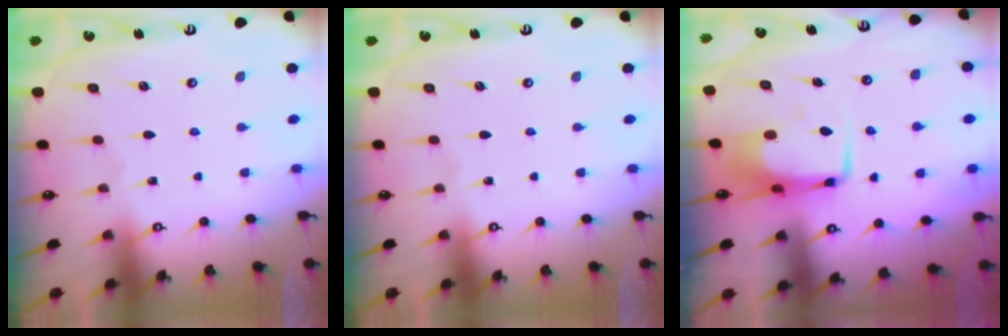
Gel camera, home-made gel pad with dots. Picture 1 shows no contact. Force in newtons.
{"total": 0.0}
{"total": 6.5, "press": 6.4, "slide": 1.3}